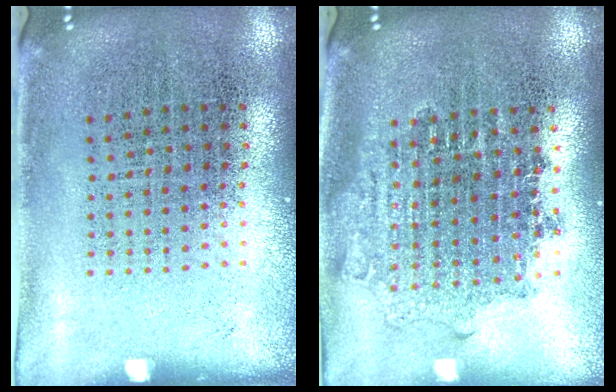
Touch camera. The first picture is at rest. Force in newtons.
{"total": 1.7, "press": 1.4, "slide": 1.0}